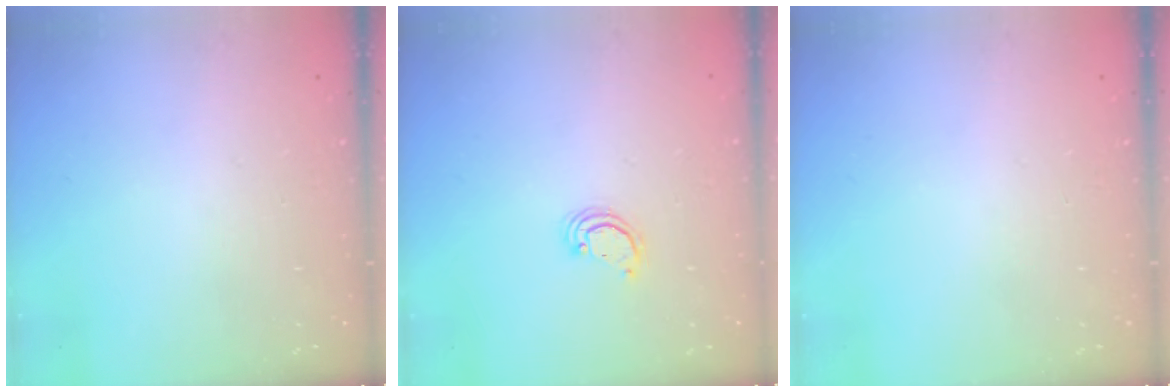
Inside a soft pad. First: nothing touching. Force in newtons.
{"total": 2.1, "press": 2.1, "slide": 0.1}
{"total": 0.0}